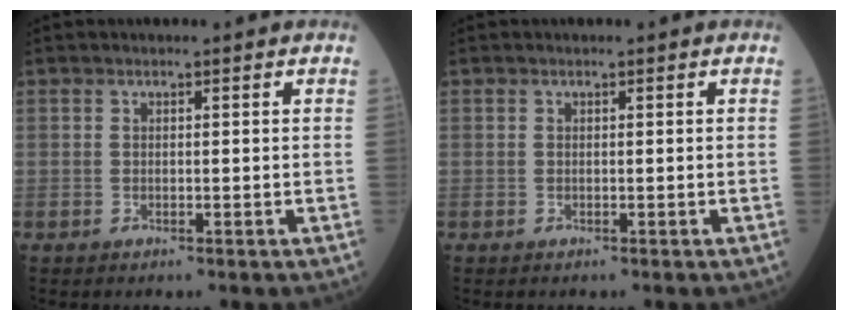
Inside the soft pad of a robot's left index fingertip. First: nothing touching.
{"total": 0.0}